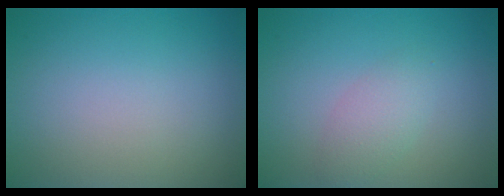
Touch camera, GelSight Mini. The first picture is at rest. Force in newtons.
{"total": 2.1, "press": 2.1, "slide": 0.1}